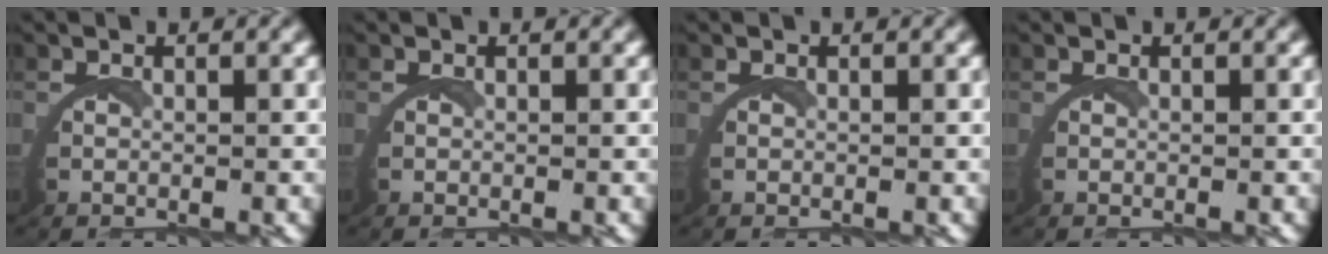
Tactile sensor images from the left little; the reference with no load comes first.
{"total": 0.0}
{"total": 0.0}
{"total": 0.0}